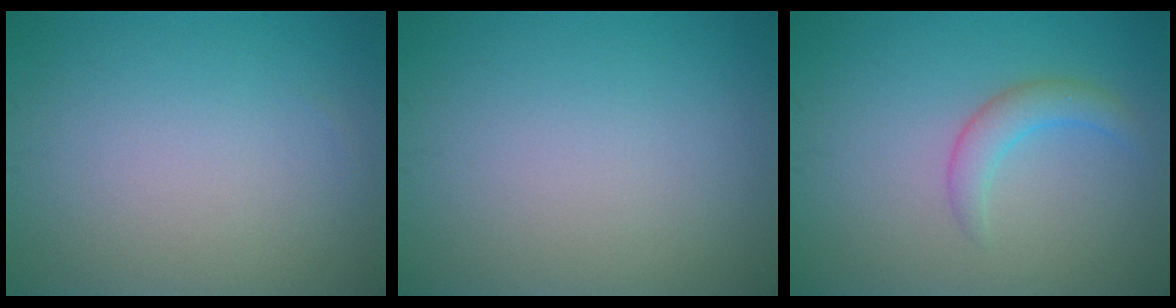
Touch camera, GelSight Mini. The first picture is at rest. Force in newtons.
{"total": 0.0}
{"total": 2.4, "press": 2.4, "slide": 0.0}